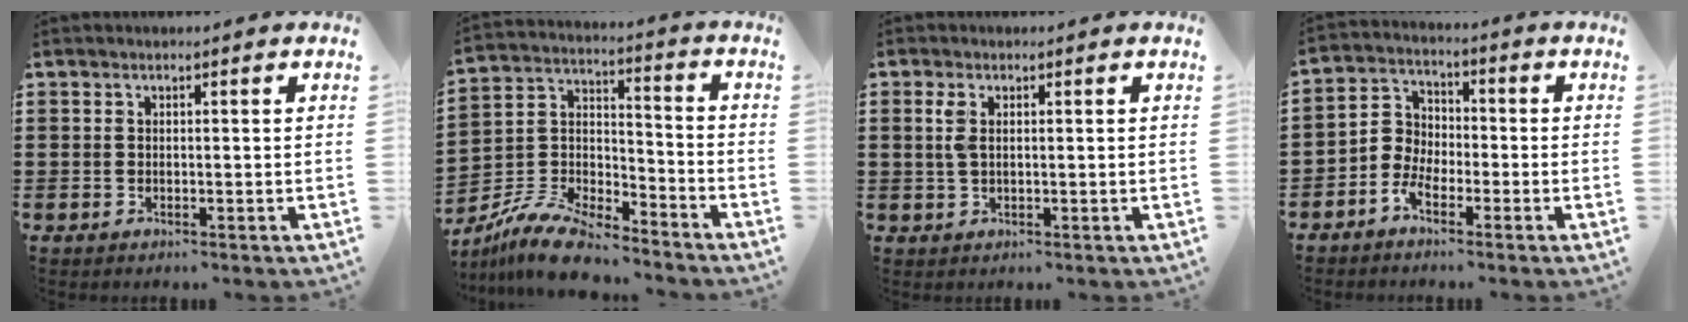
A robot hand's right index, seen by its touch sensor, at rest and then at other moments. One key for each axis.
{"total": 9.7, "fx": -8.6, "fy": 2.2, "fz": 3.8, "tx": -0.082, "ty": 0.021, "tz": -0.168}
{"total": 2.2, "fx": 0.6, "fy": 0.8, "fz": 1.9, "tx": -0.042, "ty": 0.005, "tz": 0.008}
{"total": 4.3, "fx": -2.9, "fy": 2.9, "fz": 1.3, "tx": -0.052, "ty": 0.007, "tz": -0.066}